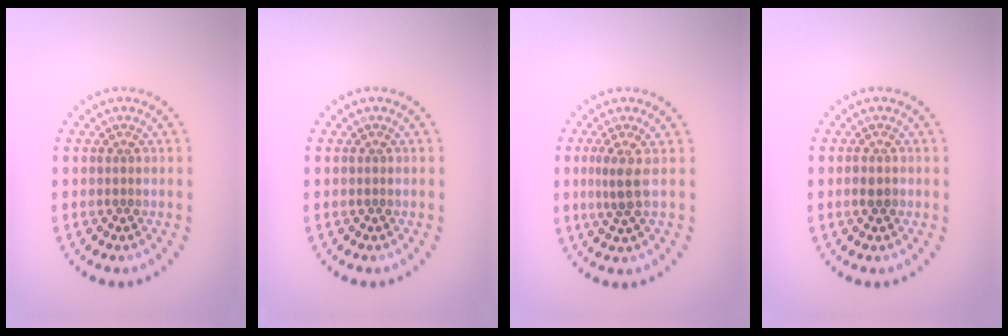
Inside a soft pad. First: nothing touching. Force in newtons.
{"total": 0.0}
{"total": 2.2, "press": 1.6, "slide": 1.6}
{"total": 1.2, "press": 1.1, "slide": 0.3}